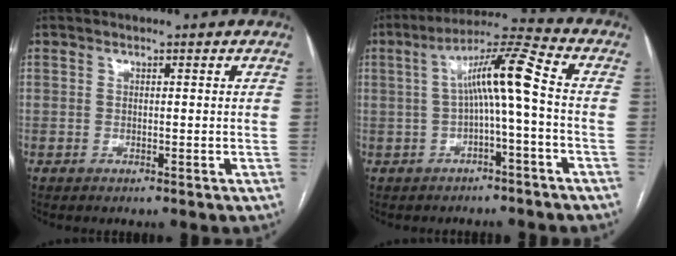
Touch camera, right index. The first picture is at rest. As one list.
[{"total": 8.7, "force": [-0.3, -0.1, 8.7], "torque": [-0.148, 0.033, -0.007]}]